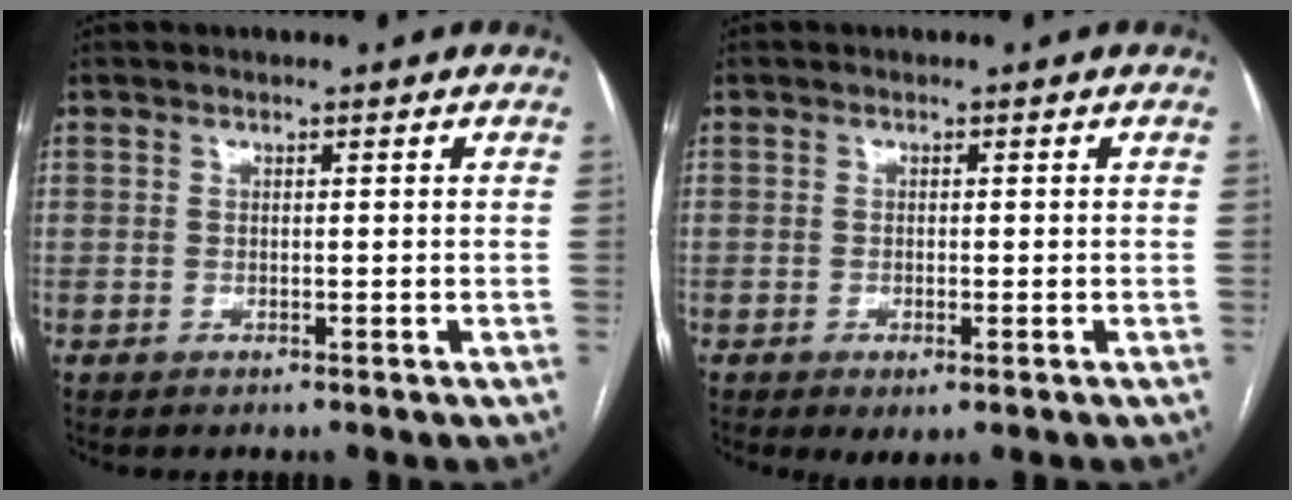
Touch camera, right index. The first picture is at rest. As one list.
[{"total": 2.2, "force": [-1.0, 0.6, 1.8], "torque": [-0.027, -0.003, -0.010]}]